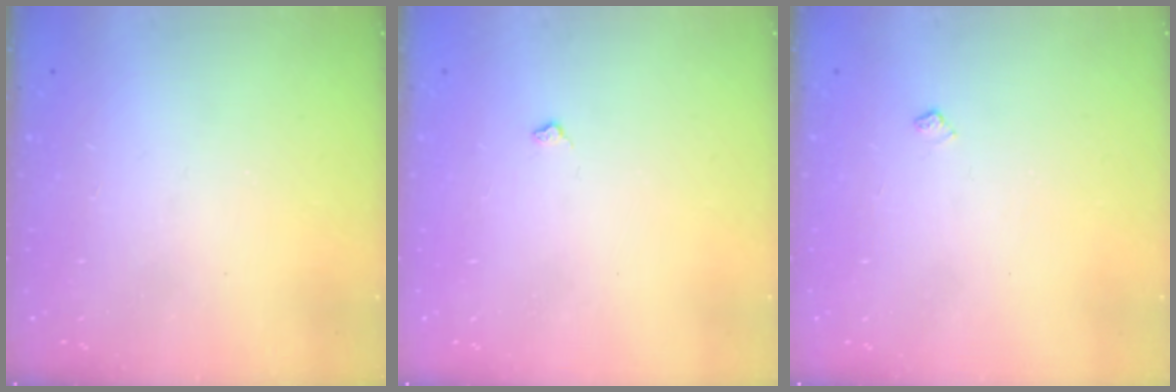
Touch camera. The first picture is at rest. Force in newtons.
{"total": 2.4, "press": 2.4, "slide": 0.5}
{"total": 3.2, "press": 3.1, "slide": 0.5}